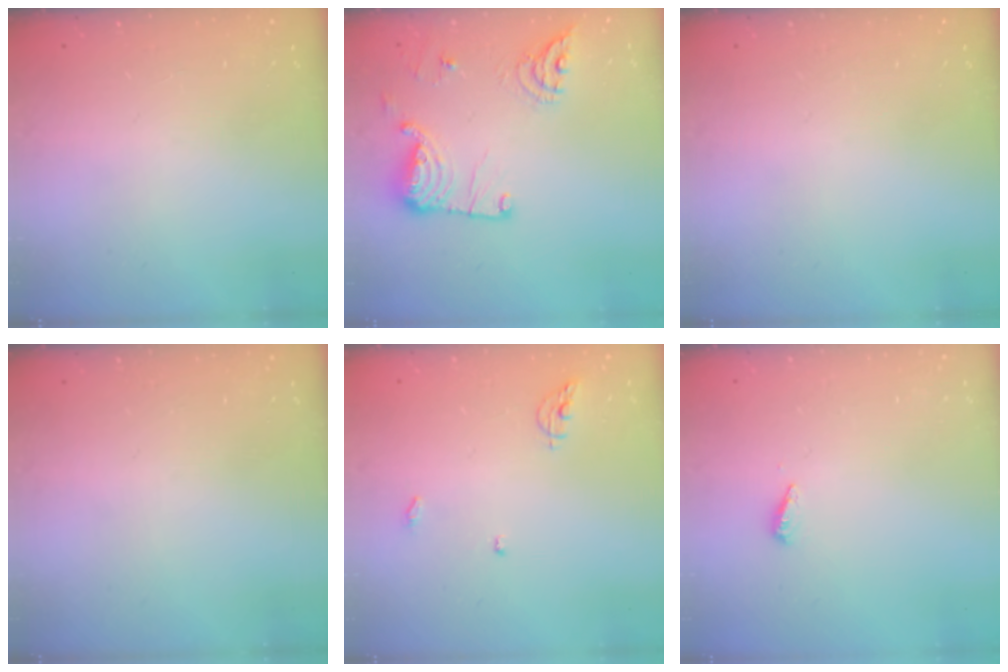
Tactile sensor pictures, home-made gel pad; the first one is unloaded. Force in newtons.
{"total": 14.5, "press": 14.5, "slide": 0.4}
{"total": 0.0}
{"total": 0.0}
{"total": 5.9, "press": 5.9, "slide": 0.2}
{"total": 2.9, "press": 2.9, "slide": 0.3}